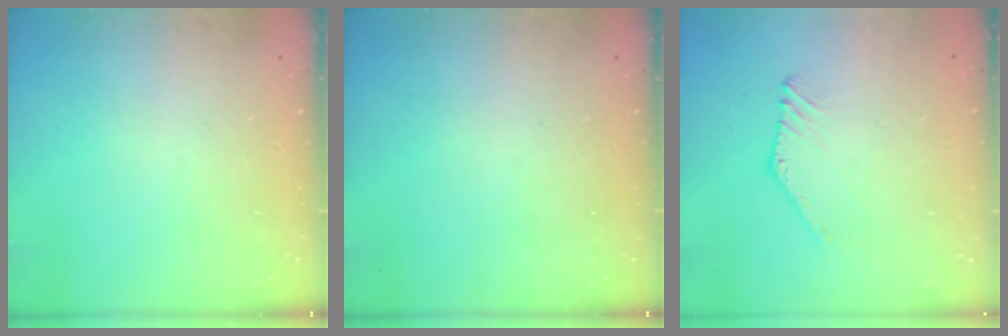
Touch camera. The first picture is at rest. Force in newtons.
{"total": 0.0}
{"total": 2.4, "press": 2.4, "slide": 0.1}